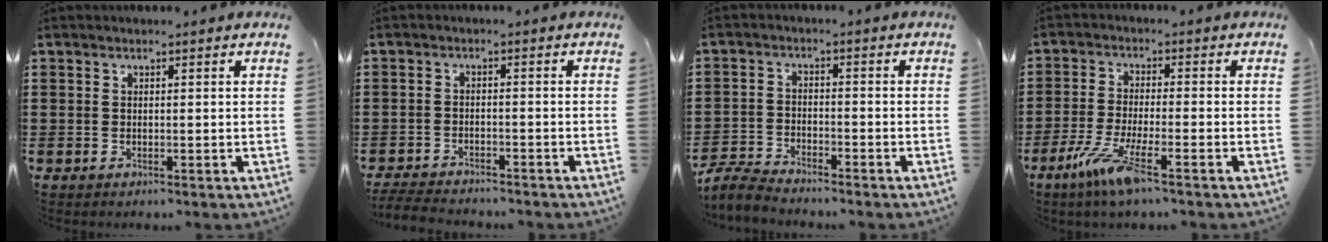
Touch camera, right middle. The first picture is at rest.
{"total": 3.3, "force": [-3.3, 0.3, 0.5], "torque": [-0.018, -0.003, -0.071]}
{"total": 4.1, "force": [-3.9, 0.4, 1.0], "torque": [-0.041, -0.004, -0.087]}
{"total": 6.9, "force": [-4.0, 0.6, 5.6], "torque": [-0.129, -0.019, -0.078]}